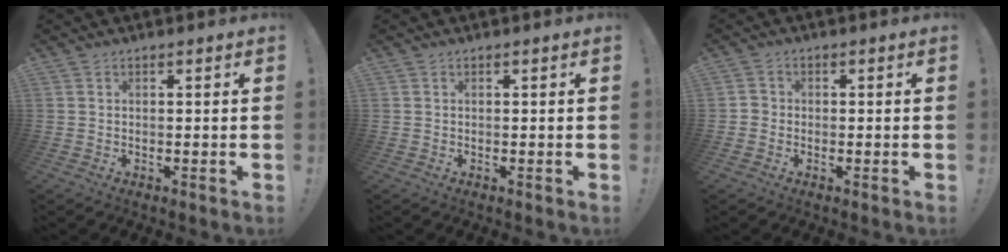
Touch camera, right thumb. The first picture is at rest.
{"total": 0.0}
{"total": 1.9, "force": [-0.9, 1.4, 0.8], "torque": [-0.011, 0.008, -0.017]}